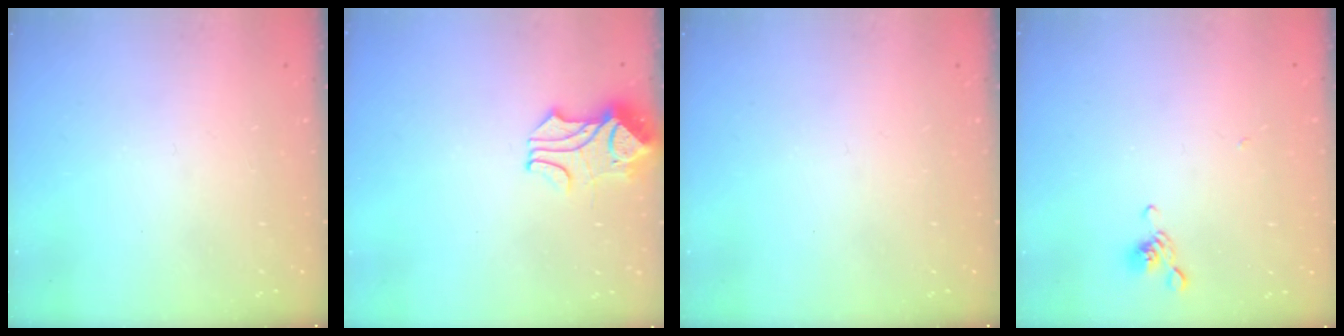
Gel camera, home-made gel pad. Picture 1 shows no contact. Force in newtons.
{"total": 1.9, "press": 1.5, "slide": 1.1}
{"total": 0.0}
{"total": 4.8, "press": 4.7, "slide": 0.8}